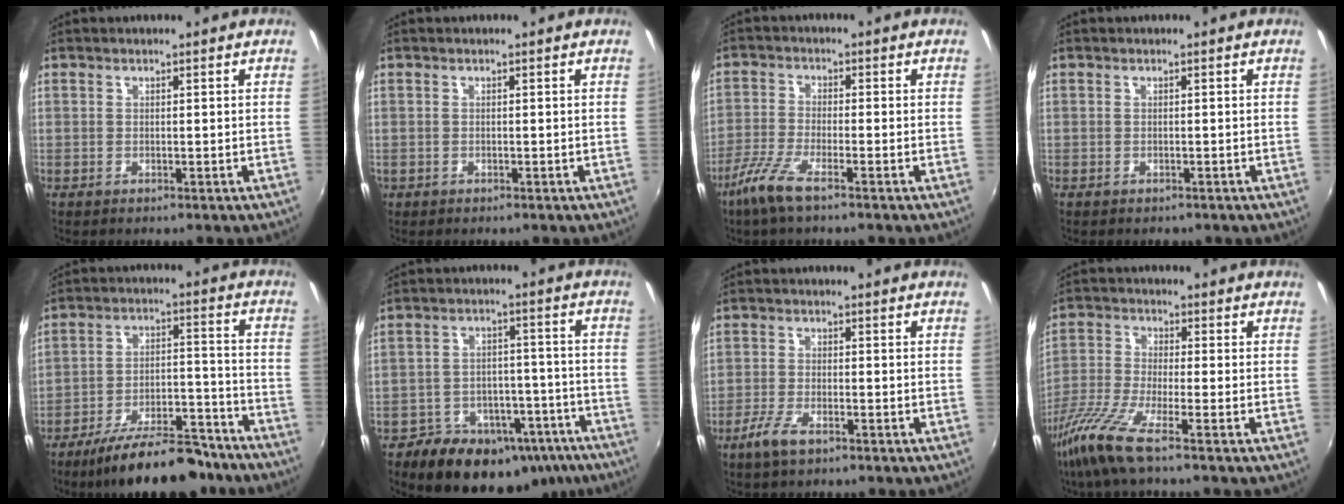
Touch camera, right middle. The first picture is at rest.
{"total": 0.7, "force": [-0.4, 0.6, 0.1], "torque": [-0.004, -0.004, -0.006]}
{"total": 6.3, "force": [-4.2, 1.2, 4.6], "torque": [-0.111, -0.011, -0.084]}
{"total": 1.0, "force": [-0.7, 0.7, 0.2], "torque": [-0.008, -0.004, -0.008]}
{"total": 18.1, "force": [-14.5, 5.9, 8.9], "torque": [-0.153, 0.006, -0.207]}
{"total": 20.5, "force": [-14.0, 12.0, 8.9], "torque": [-0.164, 0.025, -0.169]}
{"total": 4.7, "force": [-3.2, 1.4, 3.2], "torque": [-0.081, -0.007, -0.062]}
{"total": 8.8, "force": [-5.9, 0.2, 6.5], "torque": [-0.148, -0.016, -0.120]}